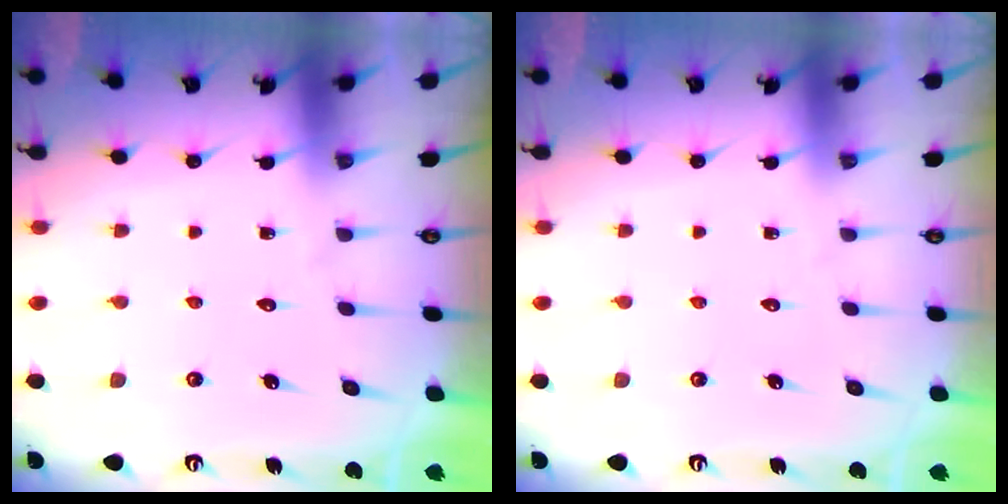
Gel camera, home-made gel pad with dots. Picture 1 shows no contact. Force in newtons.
{"total": 0.0}